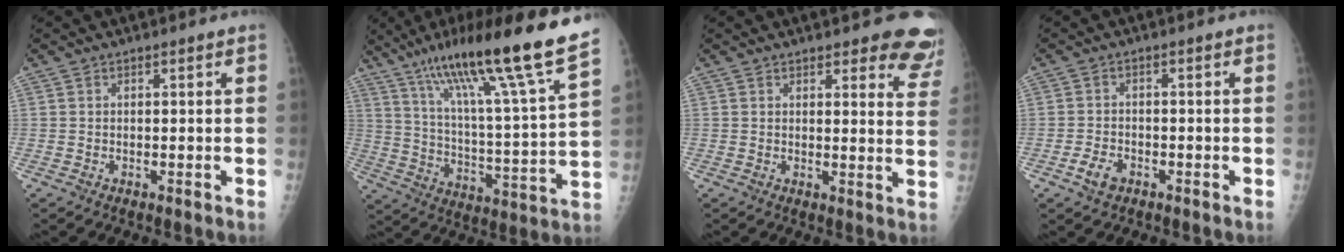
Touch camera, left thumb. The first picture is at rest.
{"total": 22.9, "force": [16.8, 0.7, 15.6], "torque": [-0.237, -0.071, 0.274]}
{"total": 10.1, "force": [8.8, 2.9, 3.9], "torque": [0.001, -0.049, 0.075]}
{"total": 3.4, "force": [-1.9, 2.2, 1.9], "torque": [-0.033, 0.008, -0.032]}